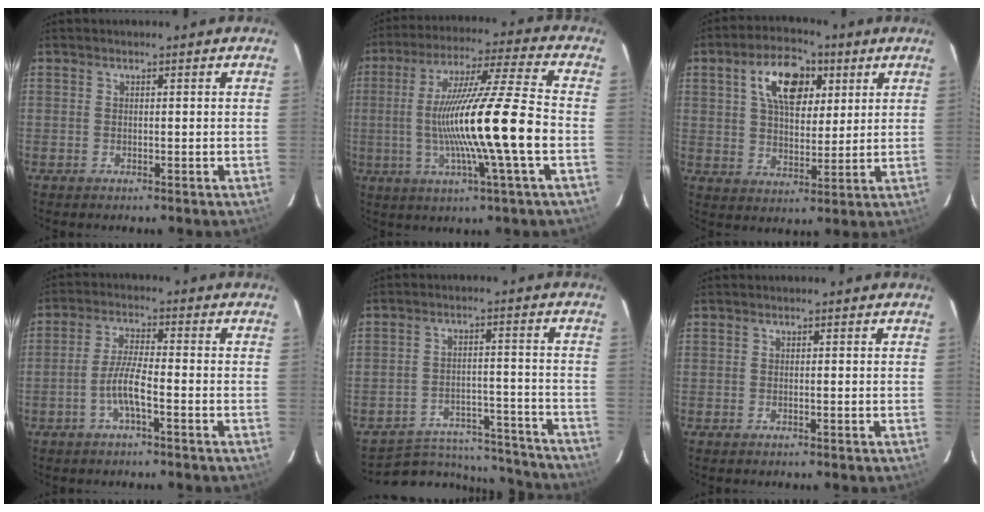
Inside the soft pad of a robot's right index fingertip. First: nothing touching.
{"total": 18.3, "force": [-2.8, -1.4, 18.1], "torque": [-0.322, -0.009, -0.049]}
{"total": 11.9, "force": [4.9, 6.6, 8.6], "torque": [-0.146, 0.025, 0.083]}
{"total": 5.3, "force": [-2.5, 0.5, 4.7], "torque": [-0.097, 0.004, -0.047]}
{"total": 16.5, "force": [-15.5, 4.7, 3.1], "torque": [-0.065, 0.030, -0.204]}
{"total": 0.0}